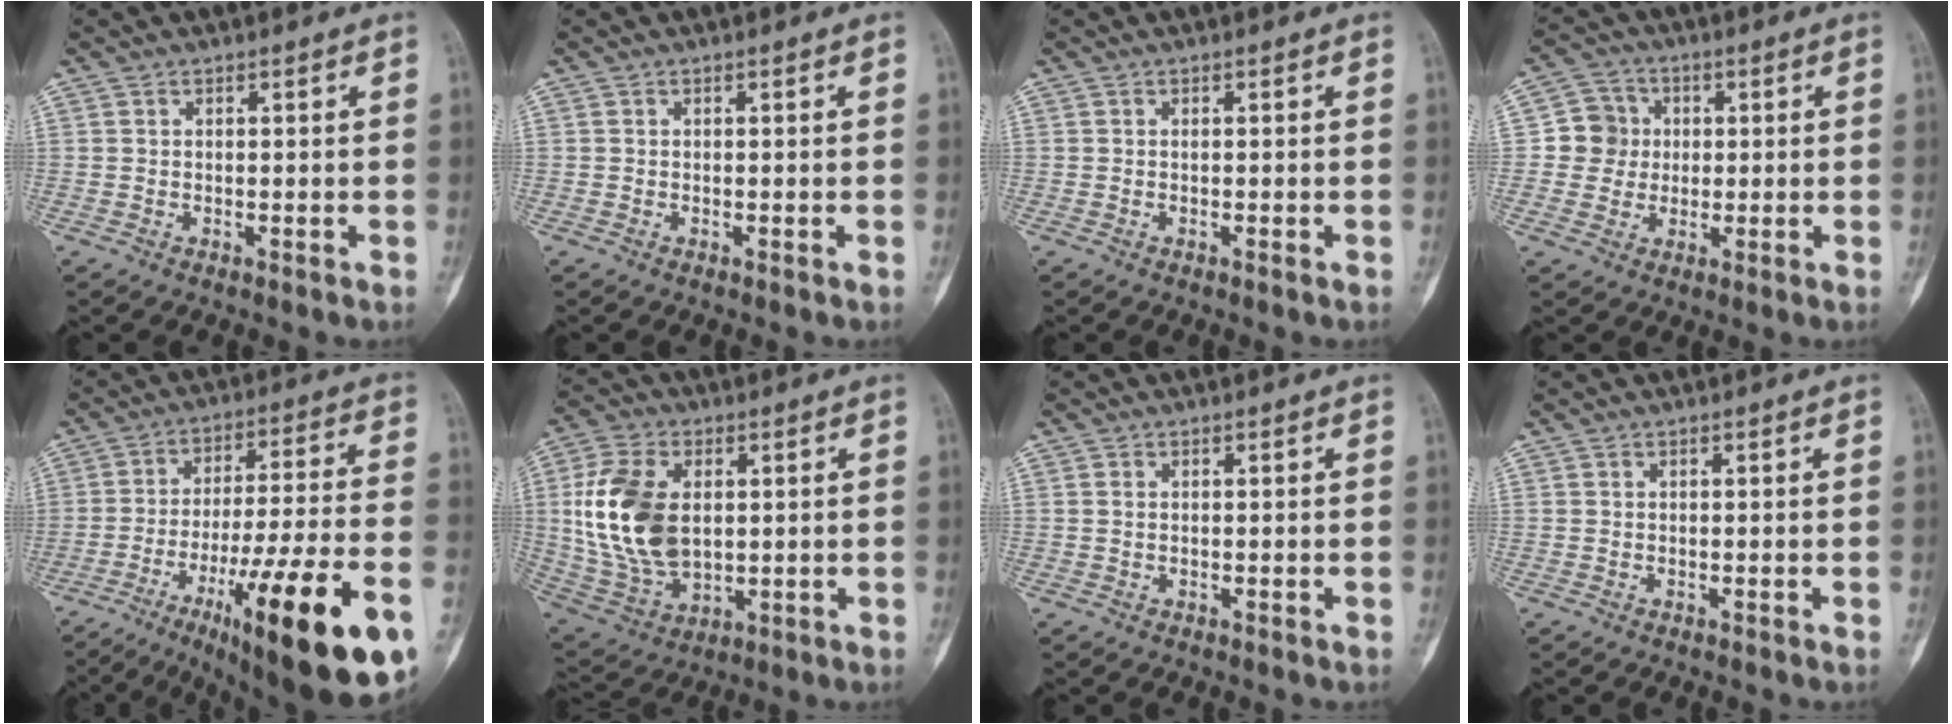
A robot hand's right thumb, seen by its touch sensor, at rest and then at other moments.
{"total": 0.0}
{"total": 0.0}
{"total": 6.7, "force": [0.3, 6.6, 1.4], "torque": [0.013, 0.011, -0.004]}
{"total": 26.3, "force": [-12.4, 4.9, 22.7], "torque": [-0.307, 0.041, -0.185]}
{"total": 17.8, "force": [2.2, 11.3, 13.6], "torque": [-0.265, -0.010, 0.052]}
{"total": 0.8, "force": [0.2, 0.5, 0.5], "torque": [-0.014, 0.003, 0.005]}
{"total": 0.0}